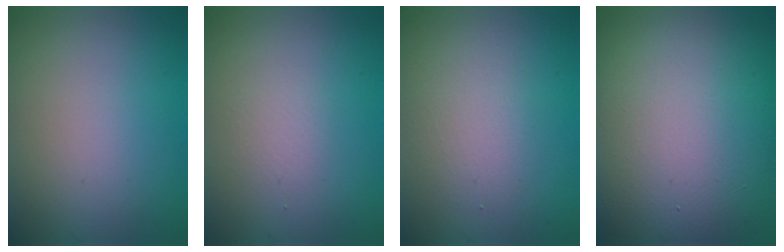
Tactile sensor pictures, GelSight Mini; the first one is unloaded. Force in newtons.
{"total": 1.1, "press": 1.1, "slide": 0.1}
{"total": 2.4, "press": 2.4, "slide": 0.0}
{"total": 17.0, "press": 17.0, "slide": 1.0}